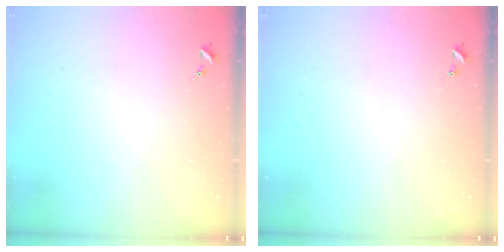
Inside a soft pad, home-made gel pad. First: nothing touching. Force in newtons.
{"total": 0.0}